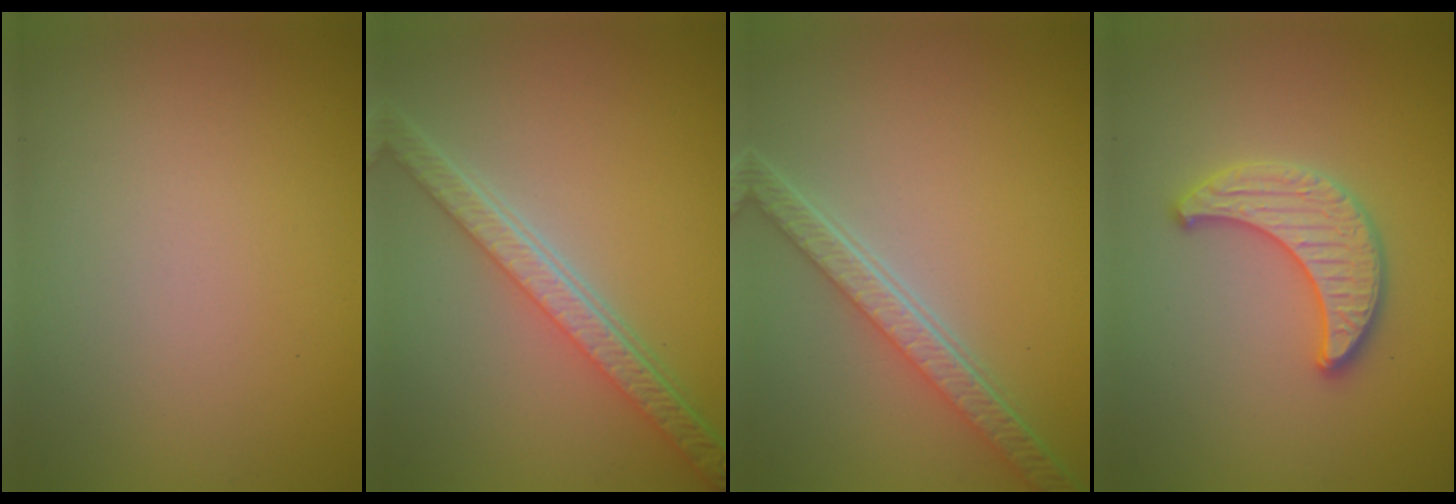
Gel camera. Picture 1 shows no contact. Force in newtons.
{"total": 5.7, "press": 4.4, "slide": 3.7}
{"total": 5.3, "press": 3.9, "slide": 3.6}
{"total": 3.4, "press": 3.4, "slide": 0.5}